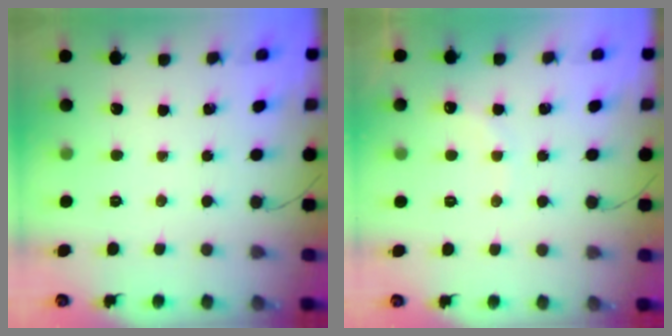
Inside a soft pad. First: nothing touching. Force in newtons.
{"total": 7.4, "press": 7.3, "slide": 1.1}